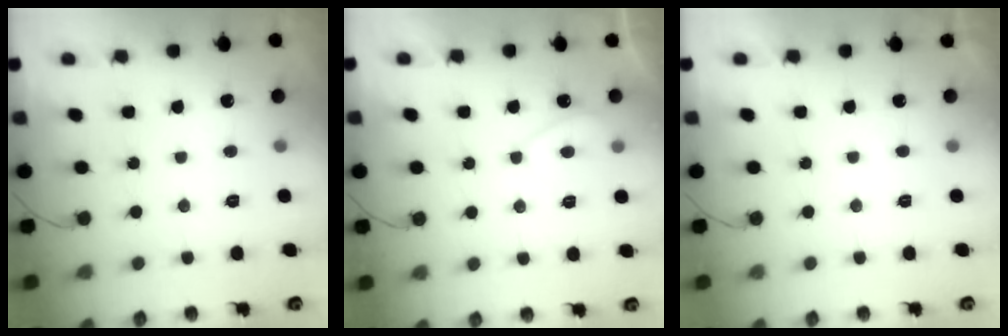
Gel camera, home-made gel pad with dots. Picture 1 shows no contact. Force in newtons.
{"total": 2.3, "press": 2.2, "slide": 0.5}
{"total": 2.3, "press": 2.3, "slide": 0.4}